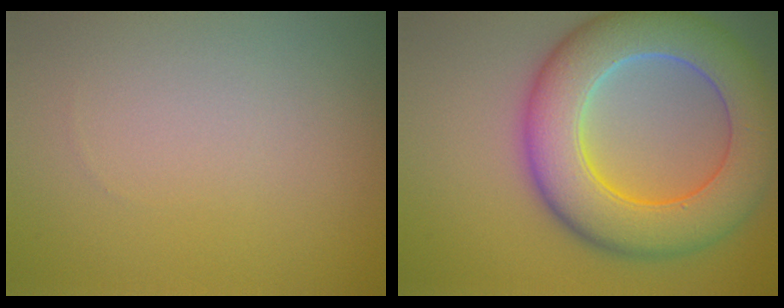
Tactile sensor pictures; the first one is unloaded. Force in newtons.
{"total": 10.2, "press": 10.2, "slide": 0.6}